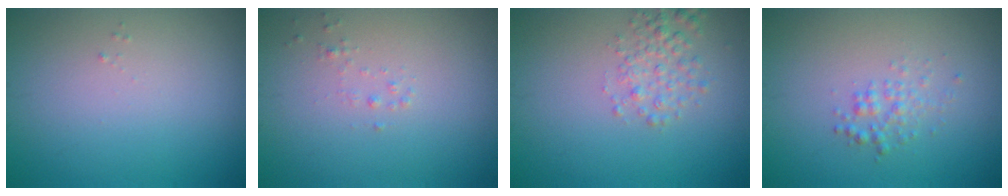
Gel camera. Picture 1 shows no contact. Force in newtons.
{"total": 0.6, "press": 0.6, "slide": 0.0}
{"total": 2.2, "press": 2.2, "slide": 0.1}
{"total": 1.5, "press": 1.5, "slide": 0.0}